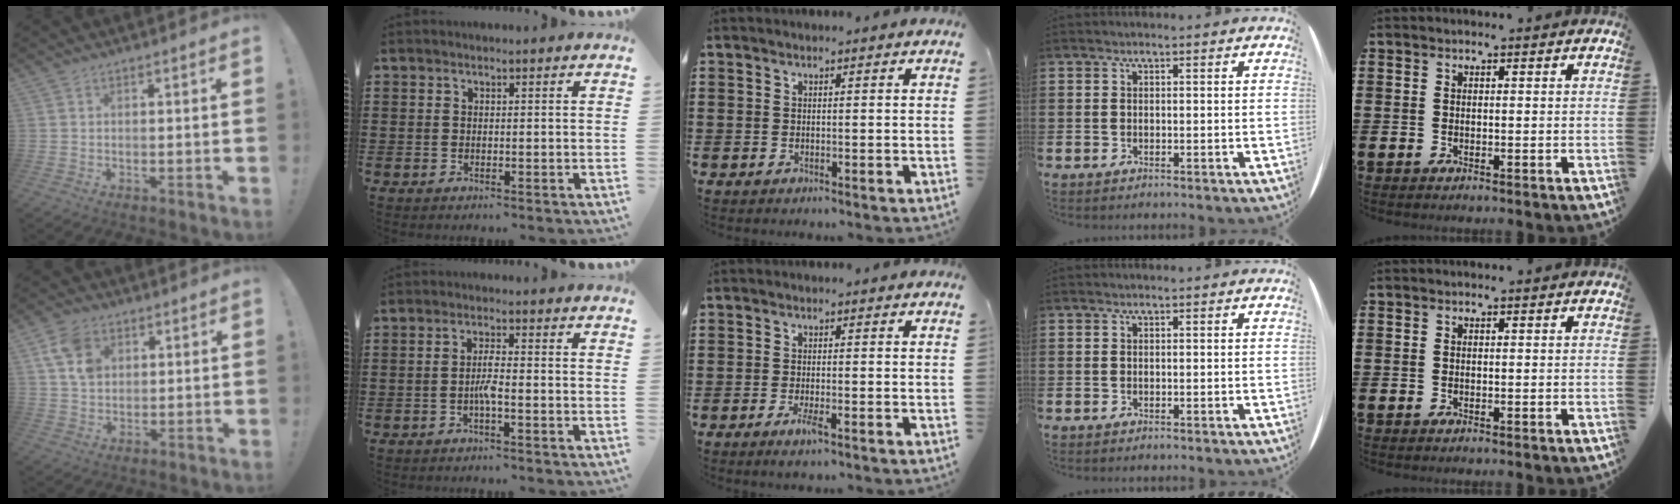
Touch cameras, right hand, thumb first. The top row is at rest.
{"thumb": {"total": 9.3, "force": [3.5, 7.0, 5.1], "torque": [-0.101, 0.001, 0.073]}, "index": {"total": 2.8, "force": [-1.0, 0.3, 2.6], "torque": [-0.064, -0.004, -0.023]}, "middle": {"total": 2.4, "force": [-1.2, 0.4, 2.1], "torque": [-0.042, -0.004, -0.023]}}